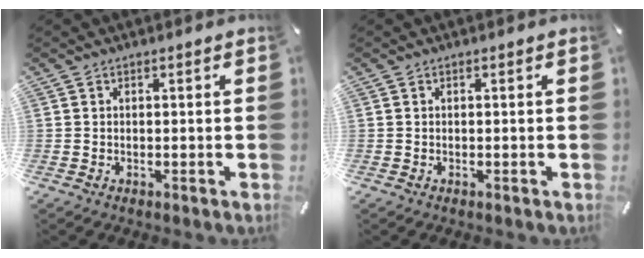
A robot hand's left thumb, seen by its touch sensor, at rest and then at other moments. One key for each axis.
{"total": 0.0}